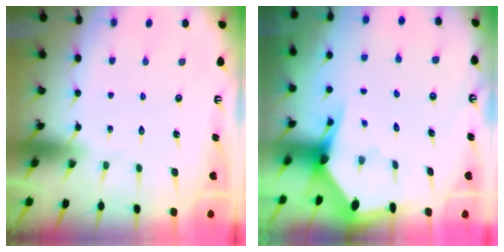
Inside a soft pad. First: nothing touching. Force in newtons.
{"total": 3.4, "press": 3.3, "slide": 0.4}